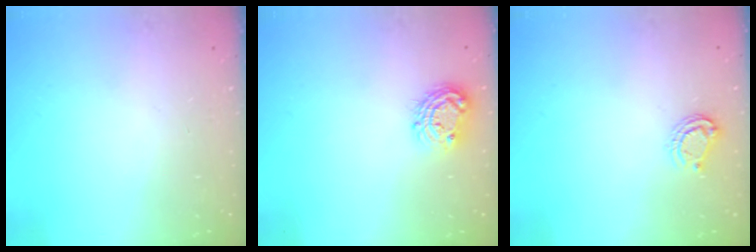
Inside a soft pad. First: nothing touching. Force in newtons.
{"total": 8.7, "press": 8.7, "slide": 0.5}
{"total": 5.7, "press": 5.7, "slide": 0.5}